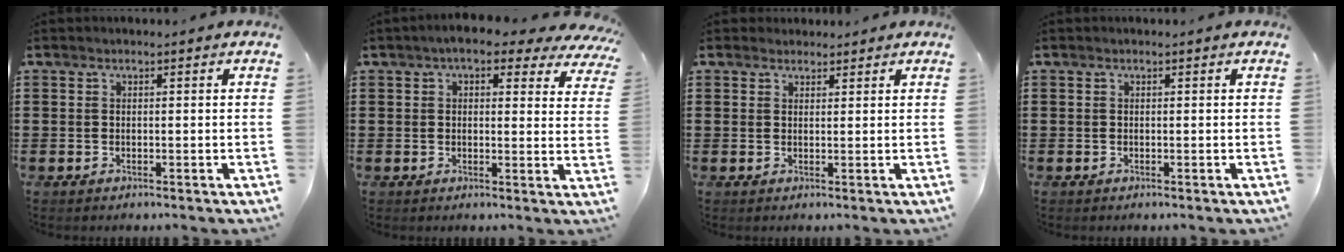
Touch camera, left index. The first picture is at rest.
{"total": 5.1, "force": [3.8, 1.4, 3.0], "torque": [-0.062, -0.008, 0.065]}
{"total": 1.6, "force": [1.5, 0.7, 0.0], "torque": [-0.004, 0.004, 0.030]}
{"total": 0.0}